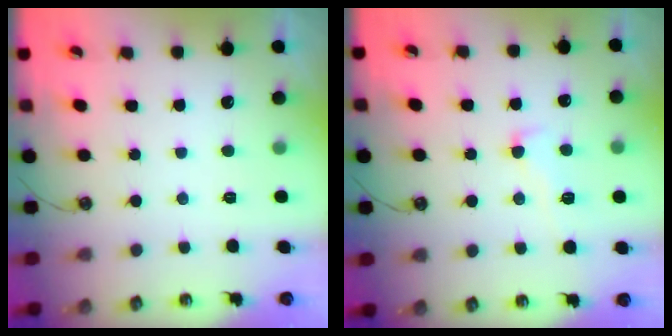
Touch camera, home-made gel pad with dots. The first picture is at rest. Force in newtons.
{"total": 0.8, "press": 0.1, "slide": 0.8}